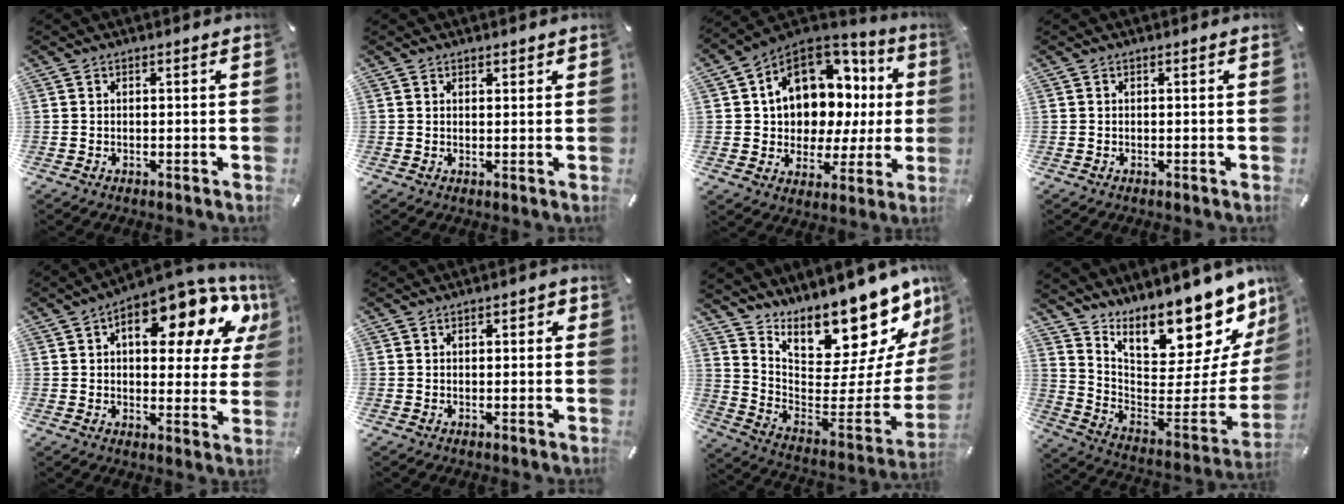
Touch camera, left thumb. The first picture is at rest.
{"total": 1.1, "force": [0.9, 0.6, 0.3], "torque": [0.003, -0.003, 0.015]}
{"total": 15.2, "force": [6.5, 10.8, 8.5], "torque": [-0.136, -0.054, 0.115]}
{"total": 0.0}
{"total": 17.9, "force": [9.4, 7.8, 13.1], "torque": [-0.176, -0.069, 0.147]}
{"total": 2.2, "force": [0.3, 1.4, 1.7], "torque": [-0.025, 0.007, 0.001]}
{"total": 16.5, "force": [15.5, 3.9, 4.2], "torque": [-0.024, -0.166, 0.248]}
{"total": 17.7, "force": [15.3, 5.9, 6.8], "torque": [-0.059, -0.151, 0.246]}